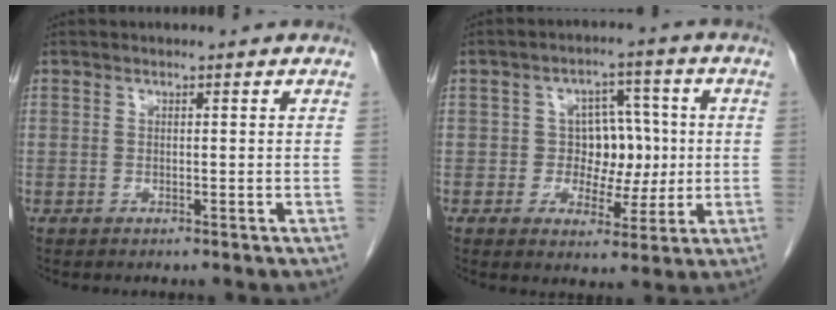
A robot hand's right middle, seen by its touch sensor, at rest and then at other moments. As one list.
[{"total": 6.8, "force": [0.1, 5.1, 4.6], "torque": [-0.055, 0.021, 0.008]}]